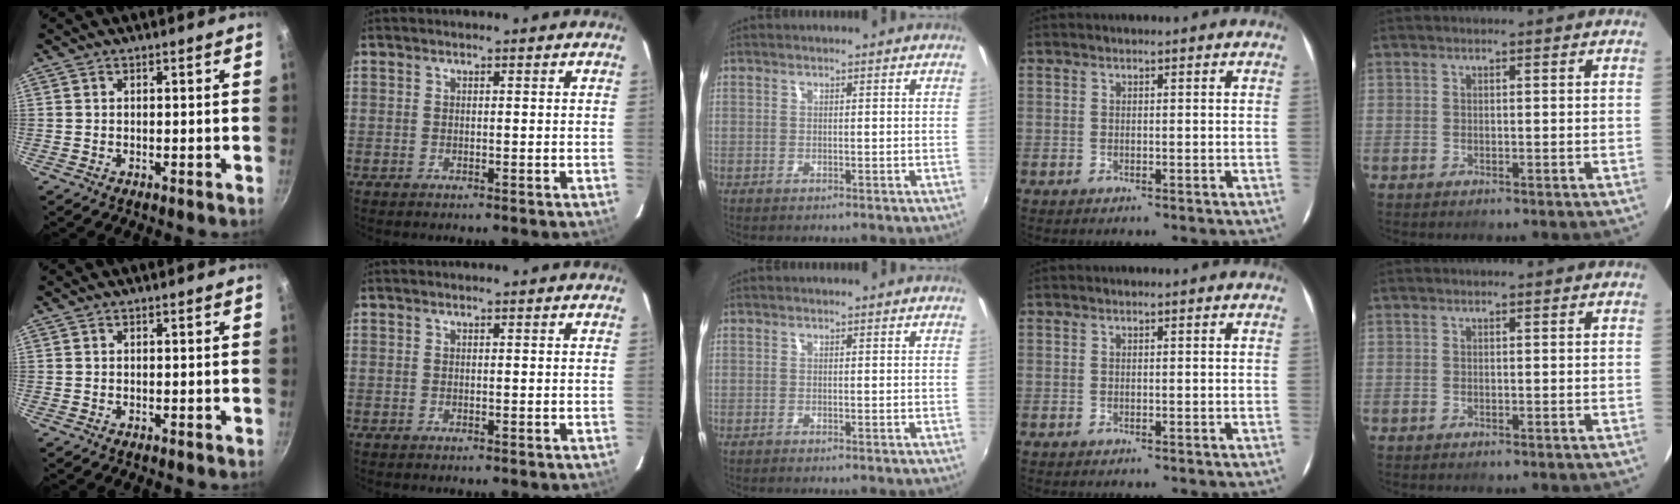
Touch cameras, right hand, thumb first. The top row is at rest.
{}